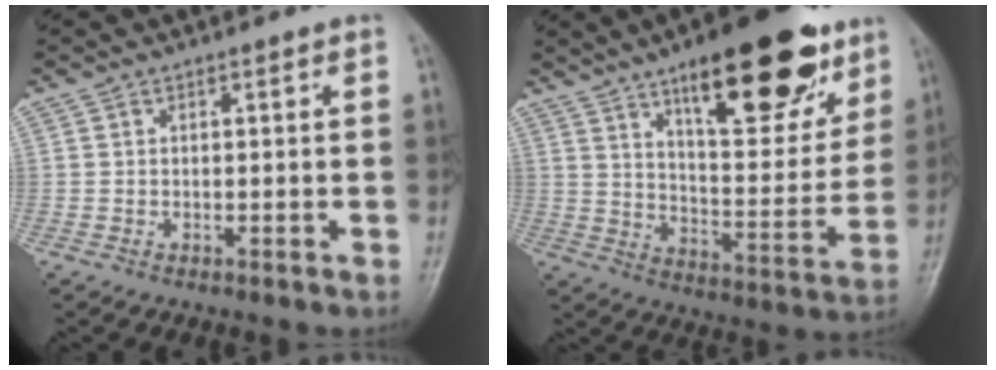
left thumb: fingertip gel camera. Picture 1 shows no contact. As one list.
[{"total": 24.3, "force": [14.3, 8.8, 17.5], "torque": [-0.210, -0.056, 0.222]}]